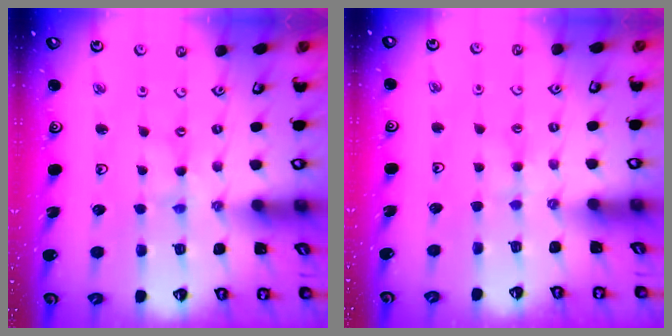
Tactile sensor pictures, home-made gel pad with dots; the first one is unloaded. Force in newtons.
{"total": 2.8, "press": 2.7, "slide": 0.5}